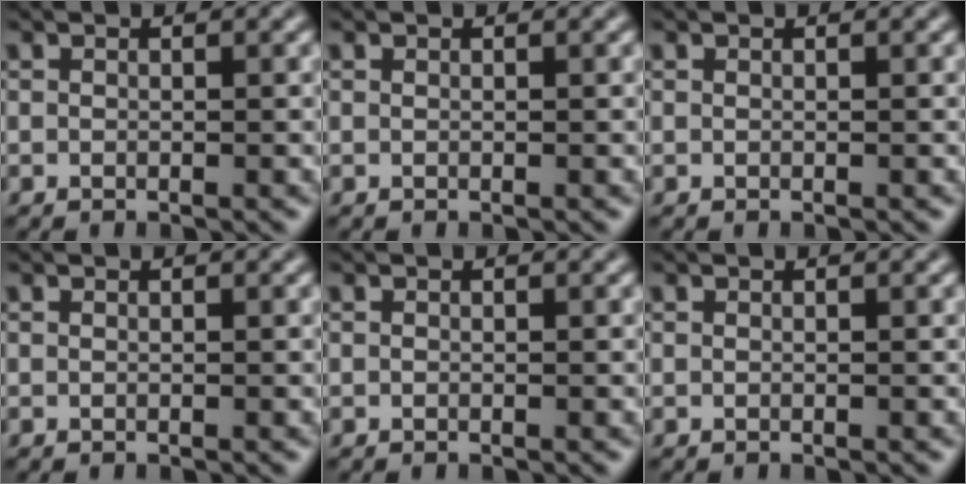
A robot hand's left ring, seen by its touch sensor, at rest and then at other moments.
{"total": 0.0}
{"total": 0.0}
{"total": 0.0}
{"total": 0.0}
{"total": 0.0}